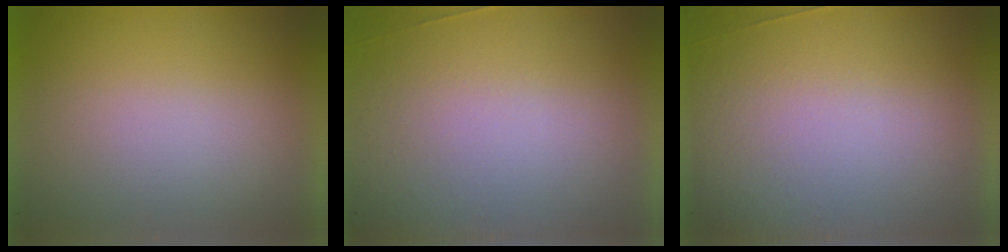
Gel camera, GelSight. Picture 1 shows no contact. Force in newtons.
{"total": 4.6}
{"total": 1.7}